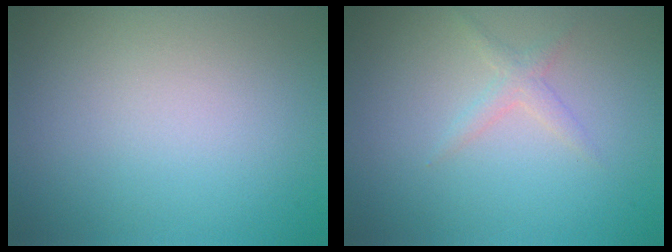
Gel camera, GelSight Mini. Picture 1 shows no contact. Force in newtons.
{"total": 1.3, "press": 1.3, "slide": 0.1}